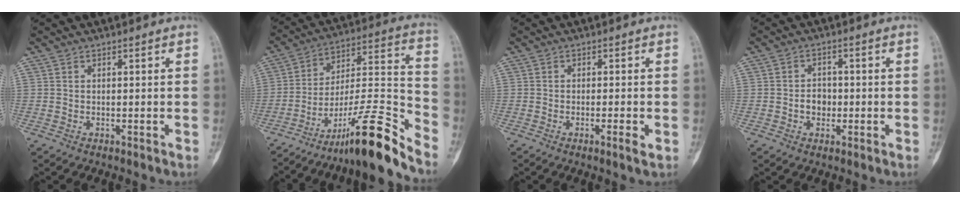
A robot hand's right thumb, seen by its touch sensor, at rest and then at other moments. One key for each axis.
{"total": 18.7, "fx": -14.3, "fy": 1.6, "fz": 12.0, "tx": -0.189, "ty": 0.116, "tz": -0.235}
{"total": 2.5, "fx": -0.9, "fy": 0.3, "fz": 2.3, "tx": -0.043, "ty": -0.003, "tz": -0.017}
{"total": 3.7, "fx": -0.7, "fy": 3.0, "fz": 2.1, "tx": -0.015, "ty": 0.009, "tz": -0.015}